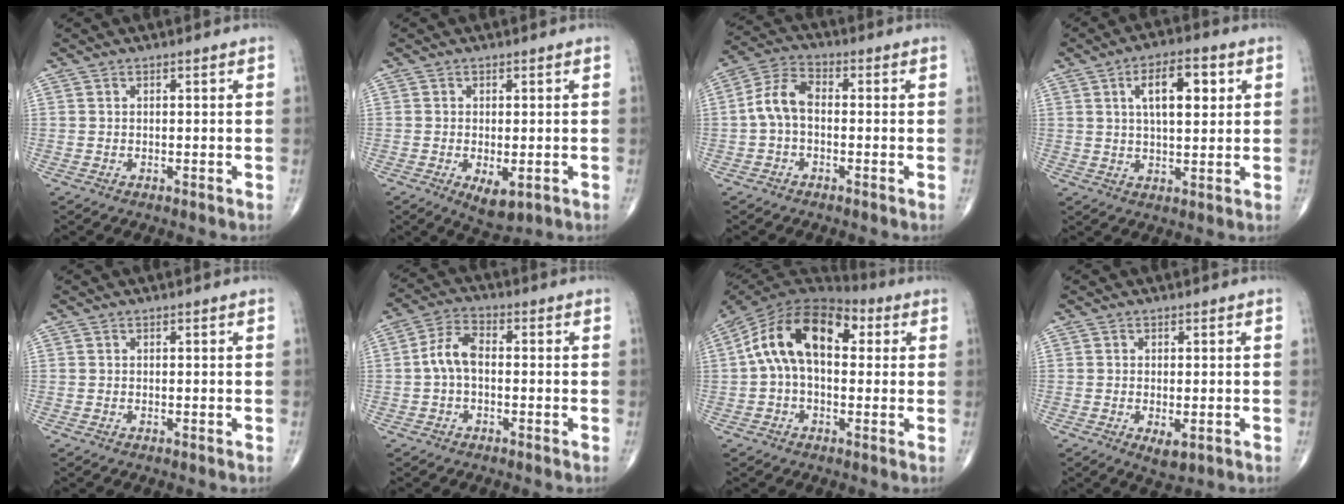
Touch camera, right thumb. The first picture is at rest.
{"total": 4.8, "force": [-1.5, 2.2, 3.9], "torque": [-0.061, -0.011, -0.015]}
{"total": 6.8, "force": [-0.7, 4.0, 5.5], "torque": [-0.106, 0.025, -0.025]}
{"total": 10.0, "force": [3.1, 4.3, 8.5], "torque": [-0.118, -0.002, 0.049]}
{"total": 0.0}
{"total": 6.0, "force": [-0.6, 3.4, 4.9], "torque": [-0.095, 0.021, -0.020]}
{"total": 16.3, "force": [2.9, 9.6, 12.9], "torque": [-0.214, 0.045, 0.038]}
{"total": 3.1, "force": [-1.0, 1.4, 2.6], "torque": [-0.043, -0.008, -0.011]}